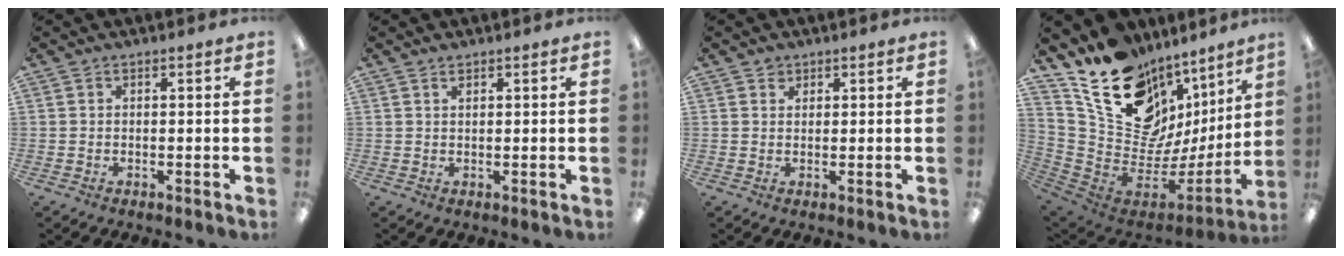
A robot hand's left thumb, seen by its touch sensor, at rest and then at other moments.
{"total": 0.9, "force": [0.8, 0.3, 0.4], "torque": [-0.010, 0.000, 0.015]}
{"total": 1.5, "force": [1.1, 1.1, 0.2], "torque": [0.002, -0.003, 0.020]}
{"total": 19.8, "force": [11.8, 12.7, 9.7], "torque": [-0.153, -0.098, 0.227]}